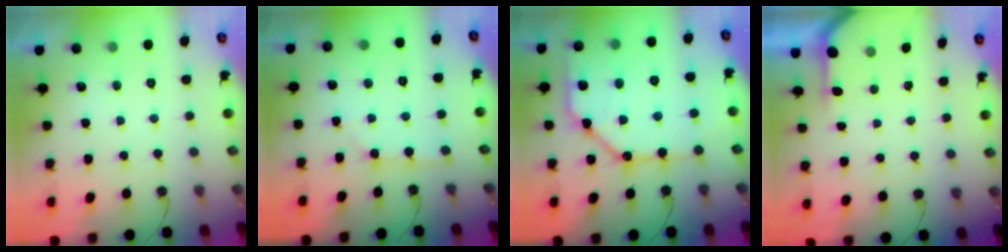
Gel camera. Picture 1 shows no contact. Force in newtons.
{"total": 1.4, "press": 1.4, "slide": 0.2}
{"total": 16.0, "press": 15.9, "slide": 1.5}
{"total": 1.4, "press": 1.4, "slide": 0.2}